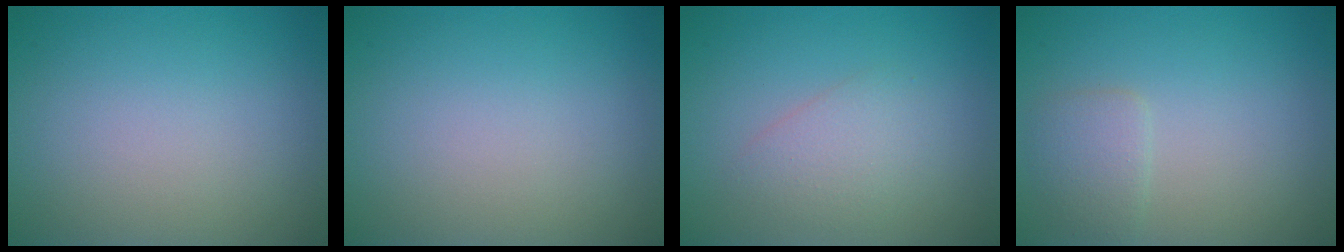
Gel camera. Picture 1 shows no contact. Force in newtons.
{"total": 0.0}
{"total": 2.2, "press": 2.2, "slide": 0.0}
{"total": 1.7, "press": 1.7, "slide": 0.1}